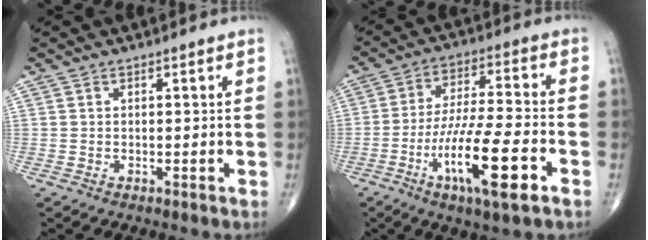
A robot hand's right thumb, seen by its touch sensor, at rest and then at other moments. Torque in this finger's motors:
{"motor_torque": [2.53, 1.76, 1.12, -1.18, 0.55]}